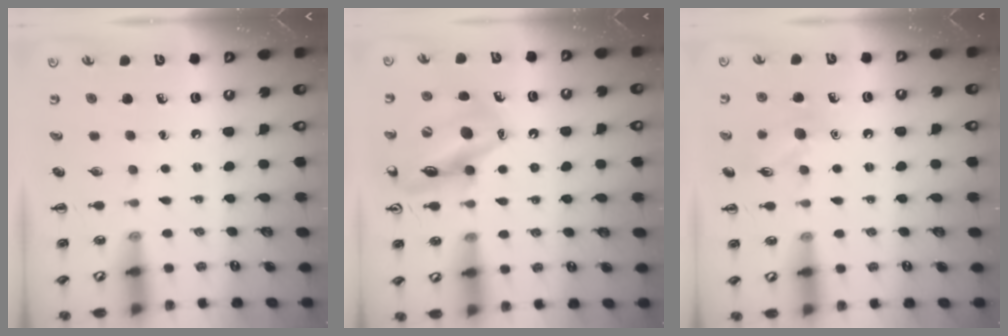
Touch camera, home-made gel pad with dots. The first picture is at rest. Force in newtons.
{"total": 15.0, "press": 14.8, "slide": 2.4}
{"total": 9.7, "press": 9.6, "slide": 0.7}